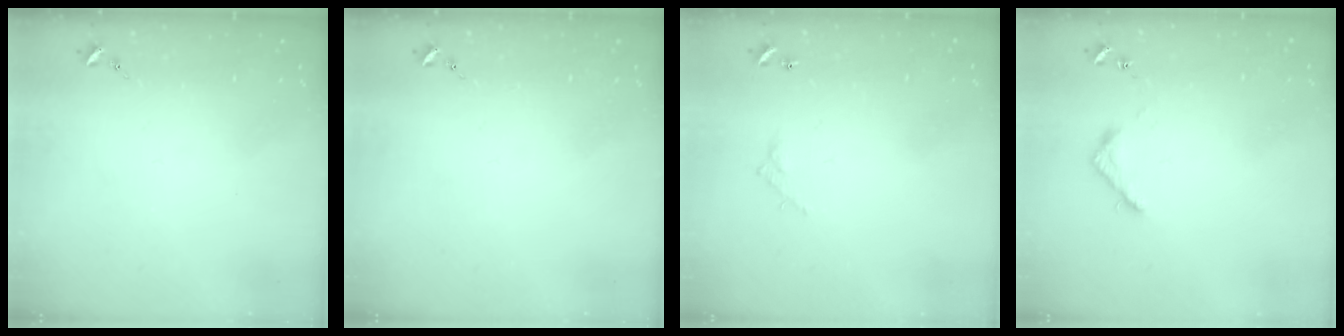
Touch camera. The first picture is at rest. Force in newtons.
{"total": 0.0}
{"total": 3.8, "press": 3.8, "slide": 0.2}
{"total": 3.6, "press": 3.6, "slide": 0.4}